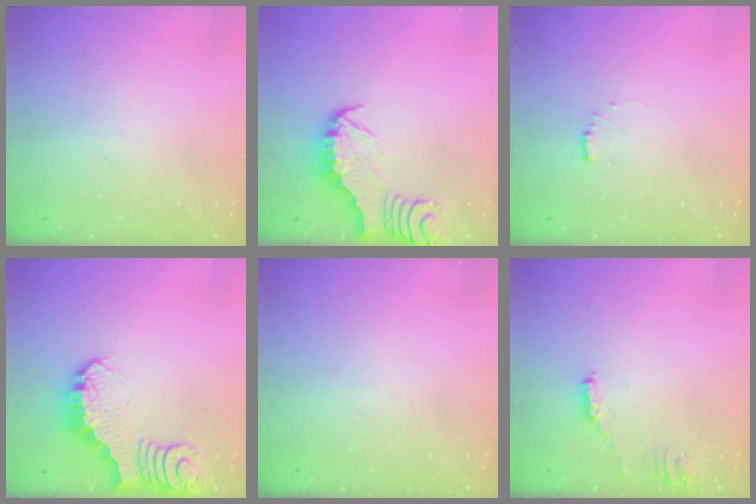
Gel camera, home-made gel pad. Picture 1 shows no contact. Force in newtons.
{"total": 2.5, "press": 2.5, "slide": 0.2}
{"total": 6.0, "press": 6.0, "slide": 0.6}
{"total": 3.6, "press": 3.5, "slide": 0.6}
{"total": 0.0}
{"total": 2.5, "press": 2.5, "slide": 0.2}